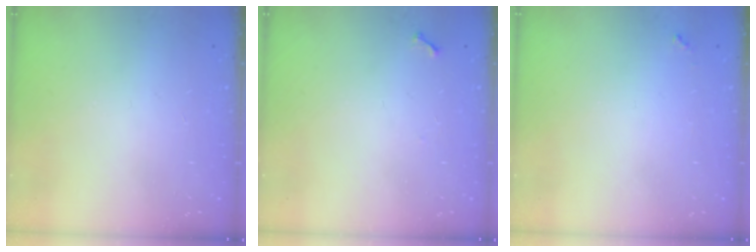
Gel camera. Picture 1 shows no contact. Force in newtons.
{"total": 3.8, "press": 3.8, "slide": 0.5}
{"total": 3.5, "press": 3.5, "slide": 0.3}